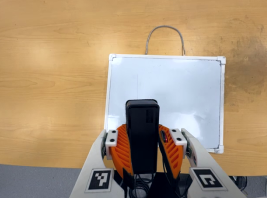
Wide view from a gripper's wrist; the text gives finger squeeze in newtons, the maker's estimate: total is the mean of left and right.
{"total": 6.4, "left": 5.3, "right": 7.4}